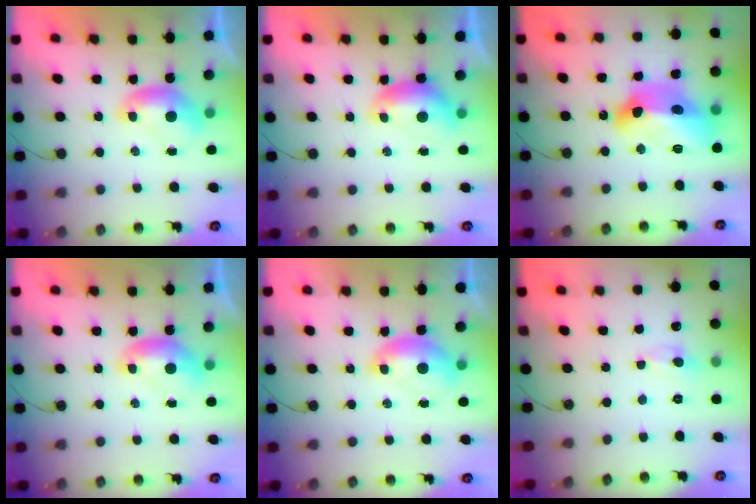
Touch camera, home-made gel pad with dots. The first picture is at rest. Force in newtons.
{"total": 0.0}
{"total": 14.7, "press": 14.6, "slide": 1.5}
{"total": 0.0}
{"total": 1.5, "press": 1.4, "slide": 0.6}
{"total": 0.0}